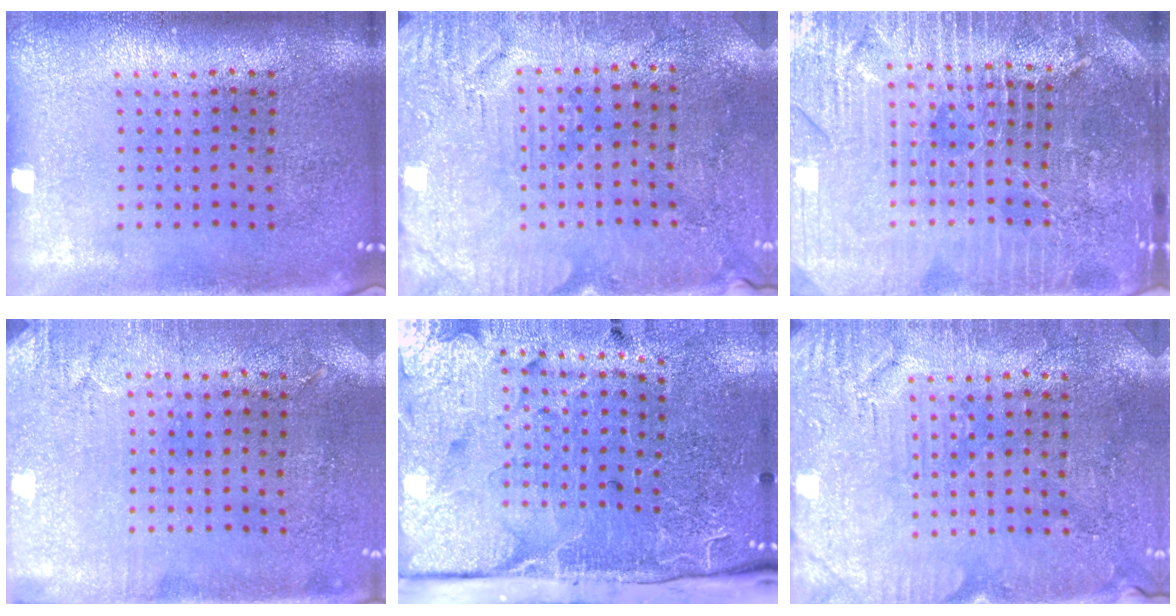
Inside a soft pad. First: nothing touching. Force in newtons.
{"total": 3.0, "press": 2.9, "slide": 0.8}
{"total": 5.2, "press": 4.8, "slide": 2.1}
{"total": 2.9, "press": 2.3, "slide": 1.7}
{"total": 4.9, "press": 3.9, "slide": 3.0}
{"total": 3.0, "press": 2.9, "slide": 0.8}